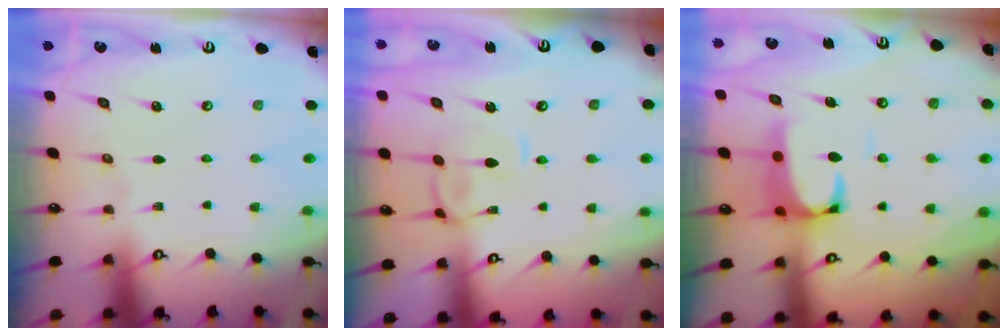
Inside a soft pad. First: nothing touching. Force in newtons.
{"total": 0.7, "press": 0.1, "slide": 0.7}
{"total": 4.7, "press": 4.5, "slide": 1.2}